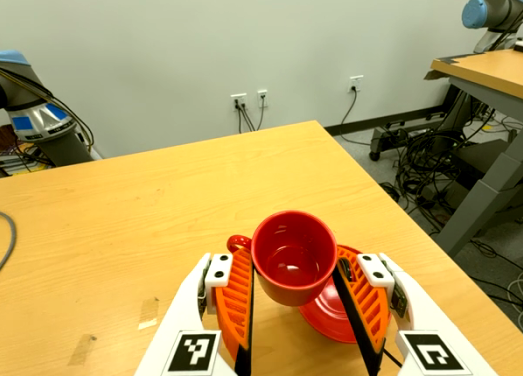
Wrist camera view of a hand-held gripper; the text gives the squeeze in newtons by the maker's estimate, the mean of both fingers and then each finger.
{"total": 3.3, "left": 2.8, "right": 3.8}